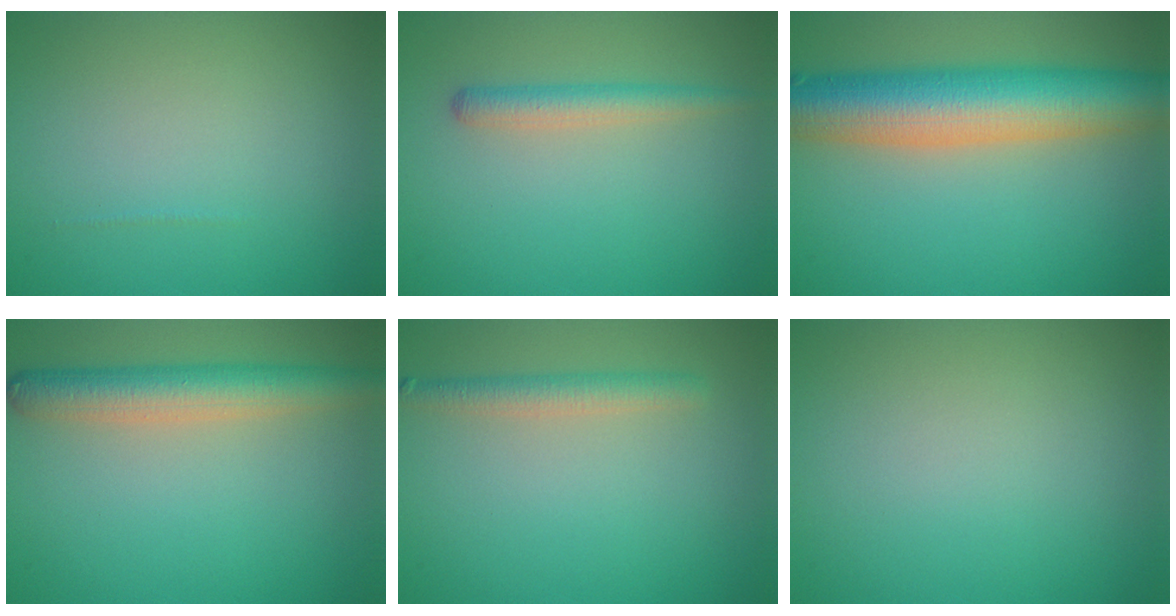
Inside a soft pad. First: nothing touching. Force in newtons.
{"total": 2.2, "press": 2.2, "slide": 0.1}
{"total": 10.2, "press": 10.2, "slide": 0.6}
{"total": 5.0, "press": 4.9, "slide": 0.2}
{"total": 2.3, "press": 2.3, "slide": 0.1}
{"total": 0.0}